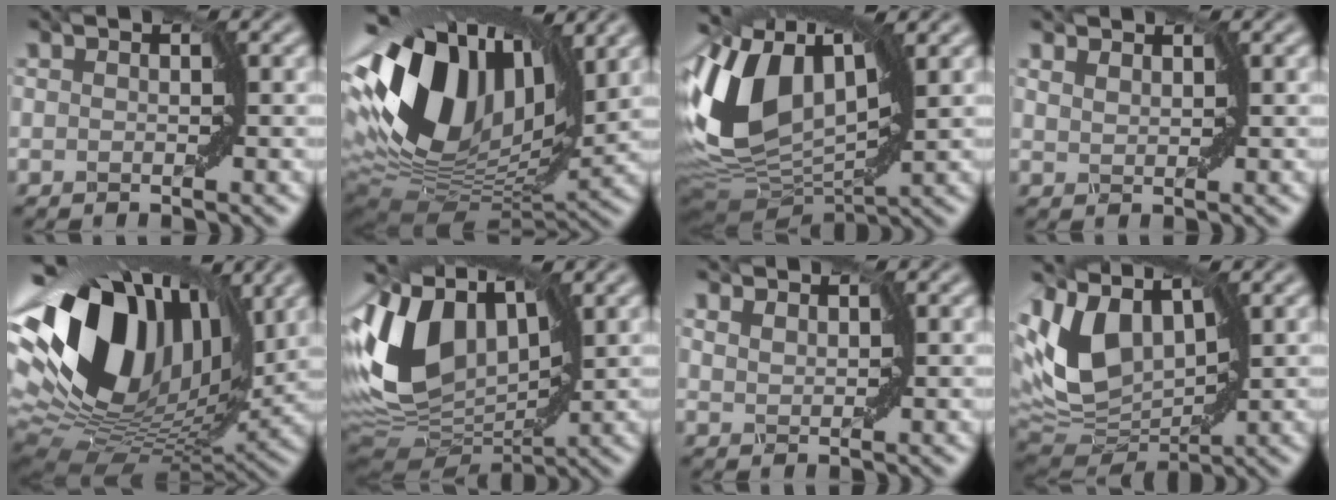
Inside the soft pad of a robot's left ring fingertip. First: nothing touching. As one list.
[{"total": 15.1, "force": [3.8, 9.1, 11.4], "torque": [-0.242, 0.026, 0.052]}, {"total": 11.0, "force": [2.3, 6.4, 8.7], "torque": [-0.197, 0.011, 0.029]}, {"total": 1.5, "force": [1.4, 0.4, -0.1], "torque": [-0.003, 0.000, 0.019]}, {"total": 16.9, "force": [4.4, 10.3, 12.7], "torque": [-0.255, 0.011, 0.064]}, {"total": 10.6, "force": [2.7, 6.7, 7.7], "torque": [-0.184, 0.011, 0.039]}, {"total": 1.7, "force": [1.6, 0.6, 0.0], "torque": [-0.010, -0.001, 0.022]}, {"total": 8.9, "force": [3.3, 5.5, 6.1], "torque": [-0.146, 0.001, 0.060]}]